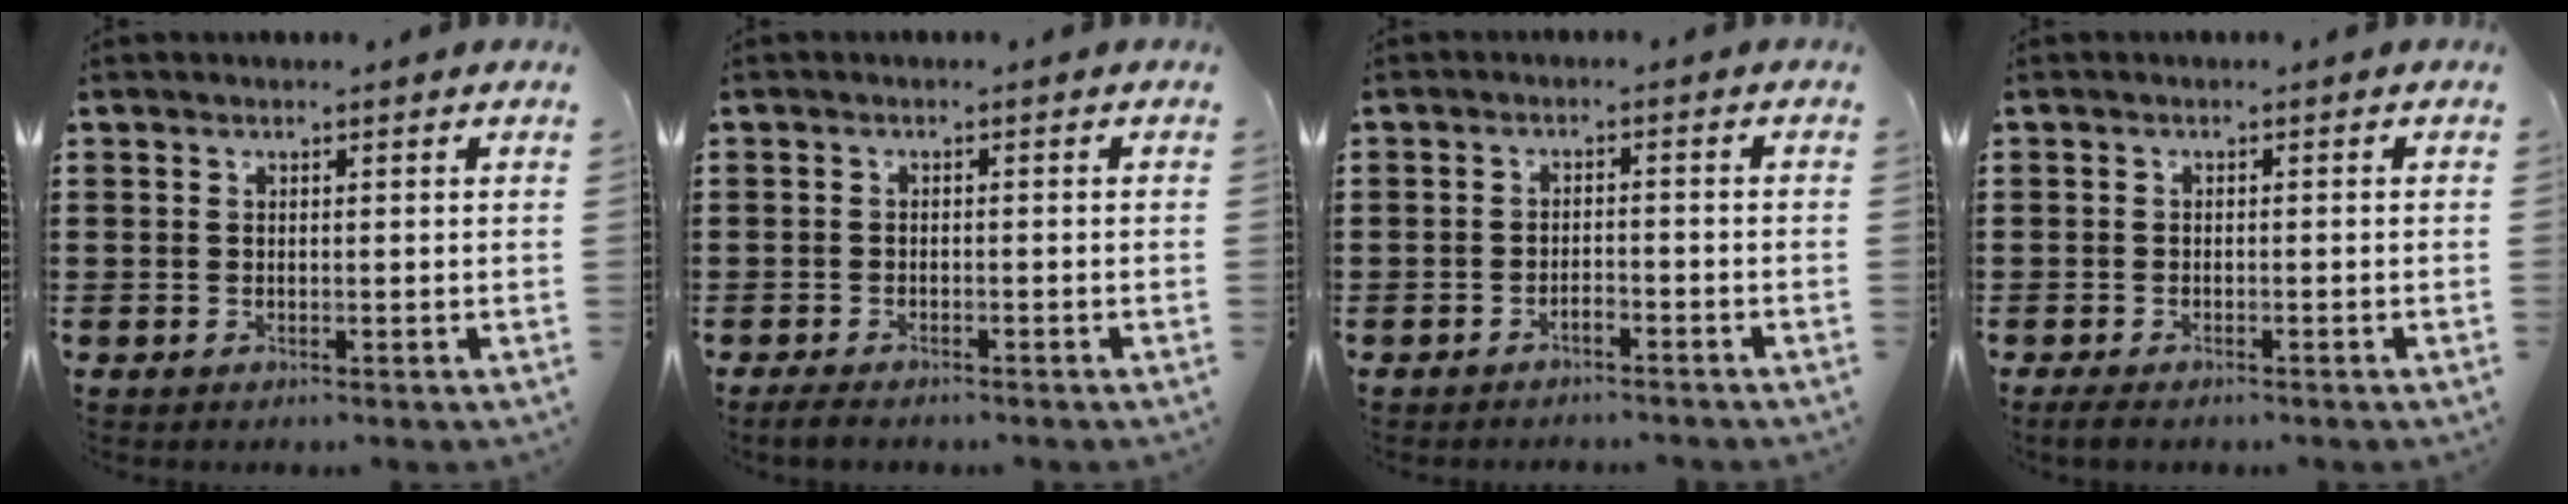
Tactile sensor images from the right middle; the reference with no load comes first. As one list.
[{"total": 1.4, "force": [-1.3, 0.2, 0.4], "torque": [-0.018, -0.003, -0.028]}, {"total": 1.8, "force": [-1.6, 0.3, 0.5], "torque": [-0.016, 0.001, -0.033]}, {"total": 1.1, "force": [-1.0, 0.2, 0.5], "torque": [-0.012, -0.003, -0.018]}]